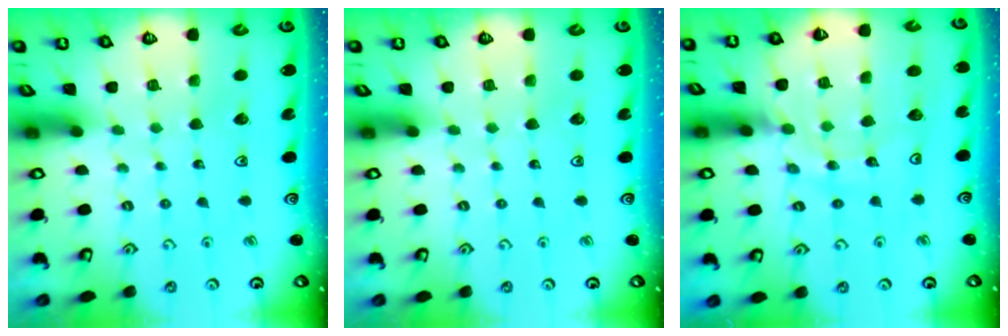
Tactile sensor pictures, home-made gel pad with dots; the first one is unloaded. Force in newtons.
{"total": 0.0}
{"total": 12.5, "press": 12.5, "slide": 1.3}